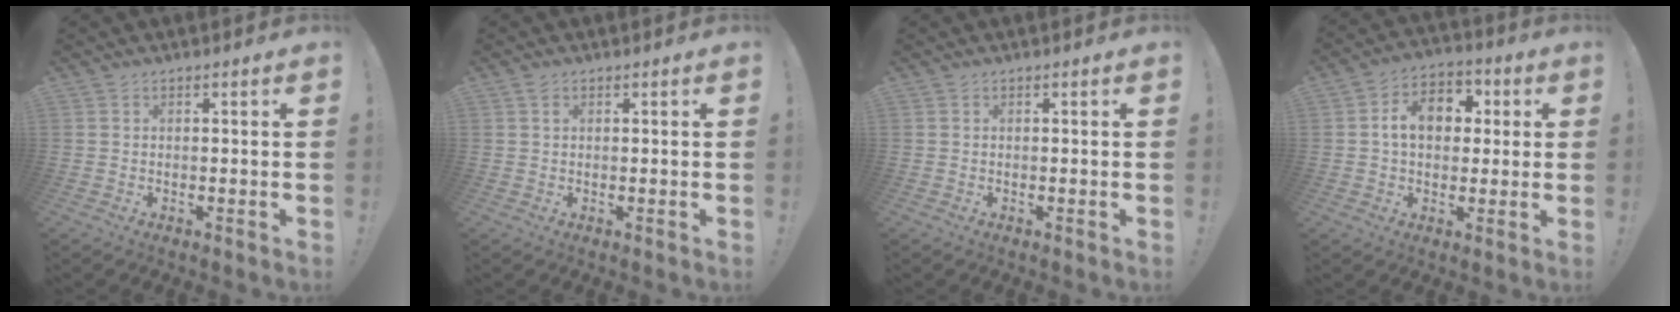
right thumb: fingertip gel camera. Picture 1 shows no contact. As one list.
[{"total": 1.1, "force": [0.6, 0.7, 0.6], "torque": [-0.007, -0.001, 0.011]}, {"total": 0.0}, {"total": 11.3, "force": [2.2, 8.4, 7.3], "torque": [-0.102, 0.005, 0.041]}]